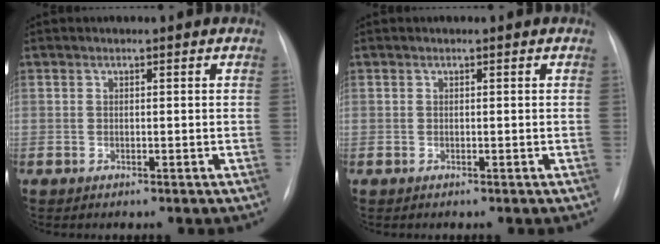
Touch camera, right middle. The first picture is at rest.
{"total": 0.0}